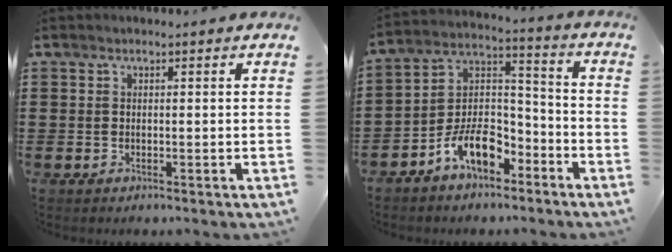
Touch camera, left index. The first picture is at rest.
{"total": 9.6, "force": [-6.8, 4.6, 5.0], "torque": [-0.104, 0.018, -0.131]}